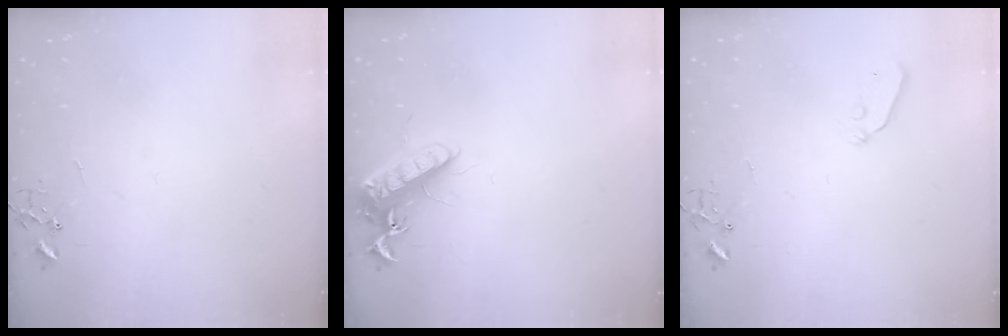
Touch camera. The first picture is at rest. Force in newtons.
{"total": 14.3, "press": 14.1, "slide": 2.1}
{"total": 4.5, "press": 4.4, "slide": 0.7}